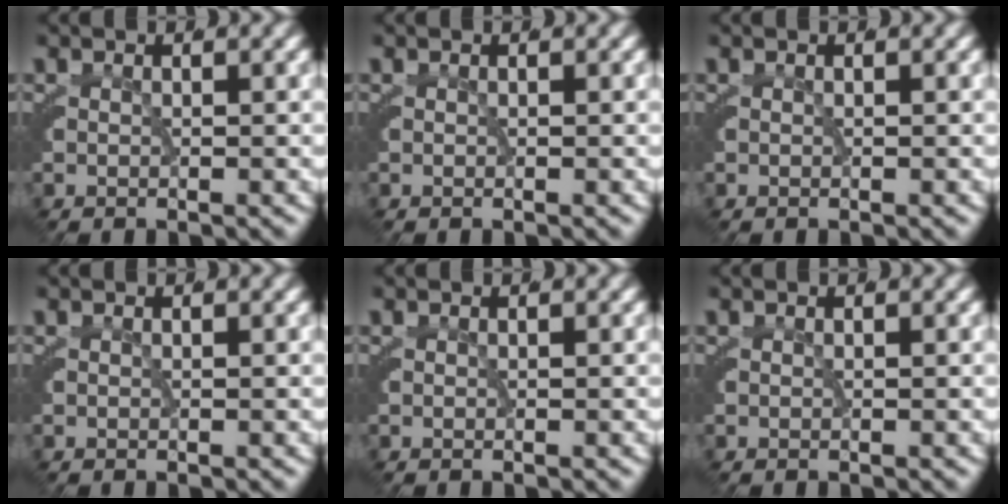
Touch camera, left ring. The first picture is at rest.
{"total": 0.0}
{"total": 0.0}
{"total": 0.0}
{"total": 0.0}
{"total": 0.0}